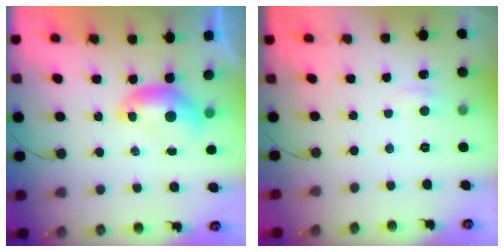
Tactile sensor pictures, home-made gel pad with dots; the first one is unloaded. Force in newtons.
{"total": 2.7, "press": 2.7, "slide": 0.5}